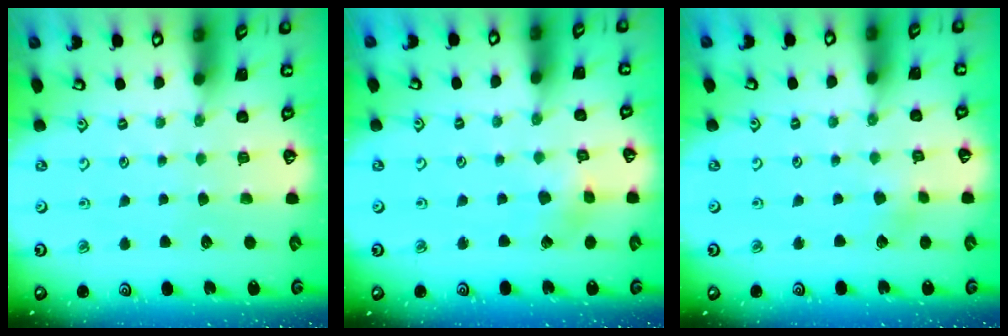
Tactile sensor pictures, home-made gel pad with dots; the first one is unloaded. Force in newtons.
{"total": 3.8, "press": 3.8, "slide": 0.2}
{"total": 2.6, "press": 2.6, "slide": 0.2}